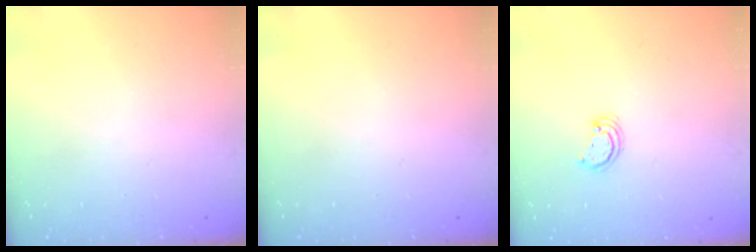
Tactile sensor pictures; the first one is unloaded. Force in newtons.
{"total": 0.0}
{"total": 2.5, "press": 2.5, "slide": 0.2}